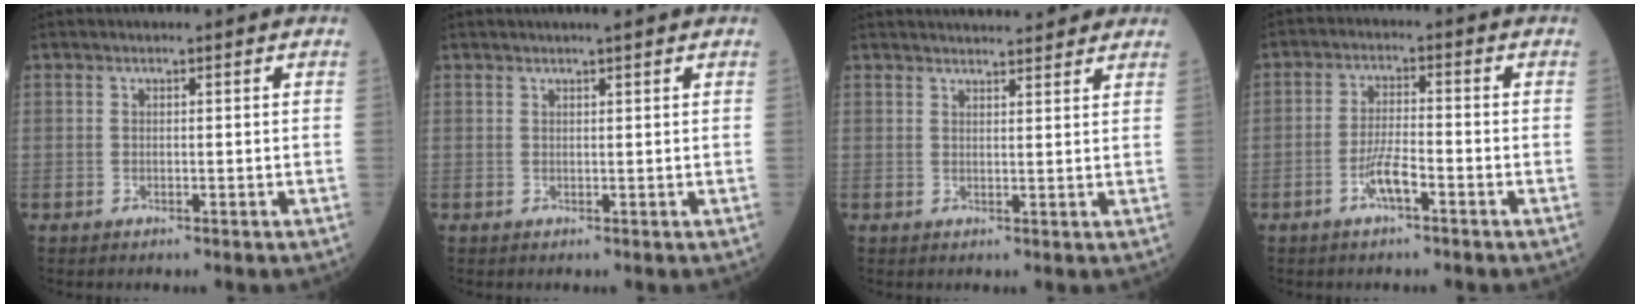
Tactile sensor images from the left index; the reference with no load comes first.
{"total": 2.4, "force": [1.9, 0.0, 1.4], "torque": [-0.017, 0.011, 0.028]}
{"total": 11.5, "force": [10.6, 1.8, 4.1], "torque": [-0.049, 0.026, 0.128]}
{"total": 4.4, "force": [-2.4, 0.7, 3.6], "torque": [-0.075, 0.002, -0.047]}